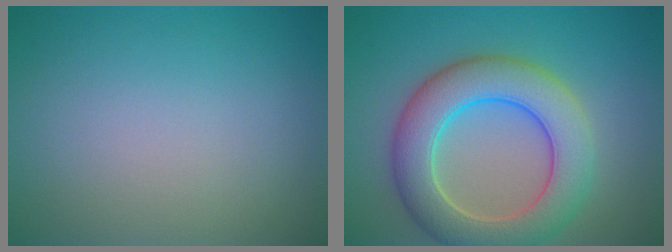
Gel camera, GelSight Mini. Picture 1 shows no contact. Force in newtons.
{"total": 7.9, "press": 7.9, "slide": 0.3}